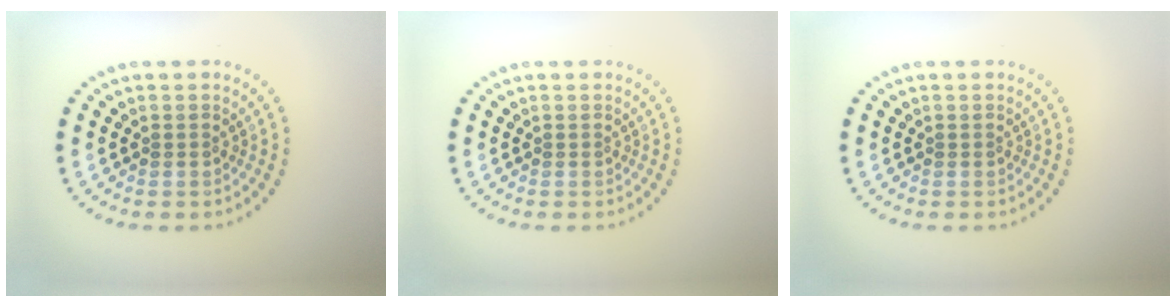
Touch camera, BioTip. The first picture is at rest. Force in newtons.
{"total": 0.0}
{"total": 0.0}